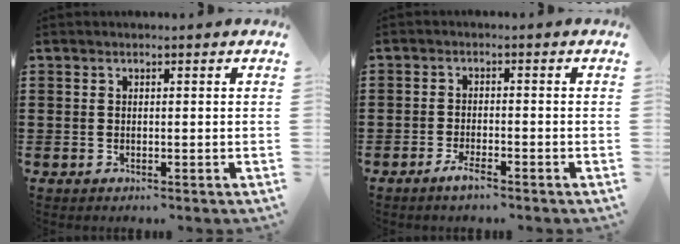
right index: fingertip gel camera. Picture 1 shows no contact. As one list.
[{"total": 2.3, "force": [-1.8, 0.4, 1.4], "torque": [-0.031, -0.001, -0.035]}]